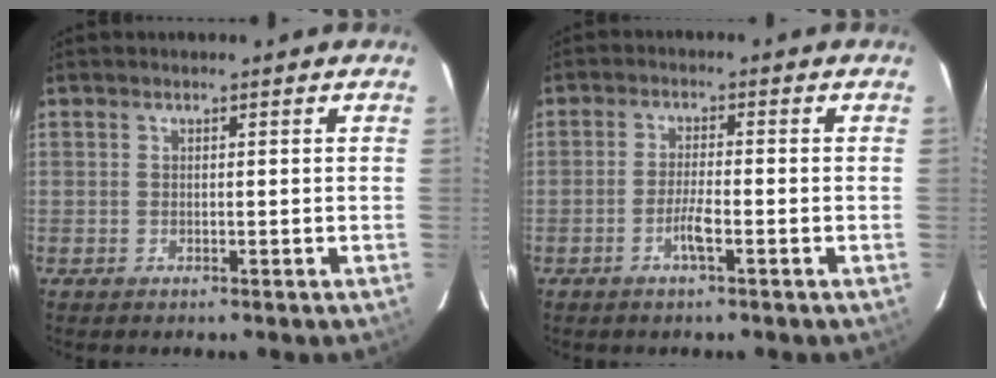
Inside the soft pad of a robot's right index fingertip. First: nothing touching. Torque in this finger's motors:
{"motor_torque": [-0.06, -0.10, -0.04, 0.01]}